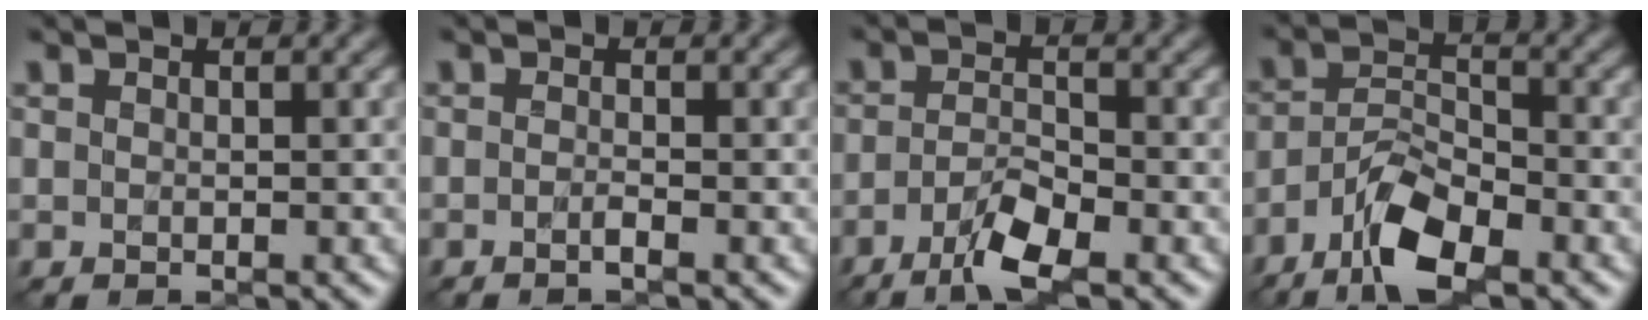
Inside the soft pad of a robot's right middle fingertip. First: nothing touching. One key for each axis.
{"total": 1.1, "fx": -0.6, "fy": 0.2, "fz": 0.9, "tx": -0.013, "ty": -0.003, "tz": -0.015}
{"total": 4.3, "fx": -2.7, "fy": 1.1, "fz": 3.2, "tx": -0.066, "ty": -0.005, "tz": -0.055}
{"total": 6.3, "fx": -4.1, "fy": 2.3, "fz": 4.2, "tx": -0.081, "ty": 0.002, "tz": -0.080}